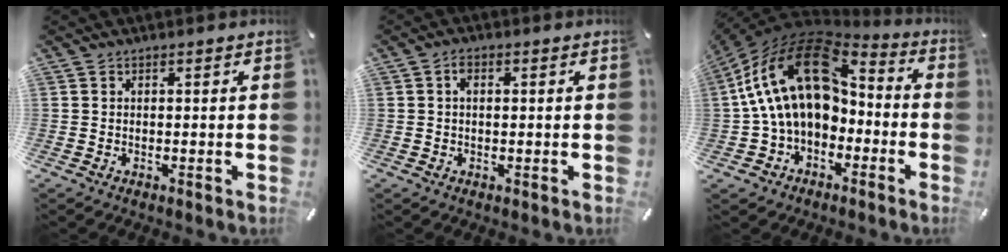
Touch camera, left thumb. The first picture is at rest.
{"total": 1.8, "force": [0.4, 0.9, 1.4], "torque": [-0.031, 0.006, 0.005]}
{"total": 21.9, "force": [2.8, 15.0, 15.7], "torque": [-0.302, -0.006, 0.049]}